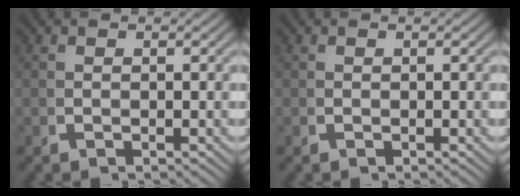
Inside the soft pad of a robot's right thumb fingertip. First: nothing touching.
{"total": 0.0}